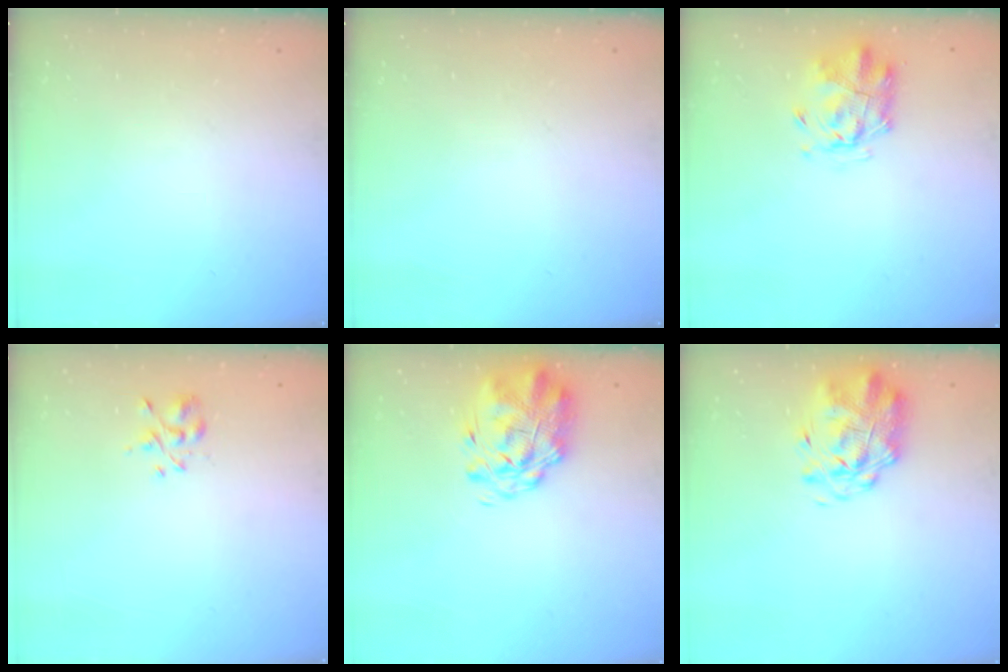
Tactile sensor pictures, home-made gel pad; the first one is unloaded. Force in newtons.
{"total": 0.0}
{"total": 2.6, "press": 2.4, "slide": 0.8}
{"total": 3.1, "press": 3.0, "slide": 0.8}
{"total": 3.2, "press": 2.6, "slide": 1.8}
{"total": 2.6, "press": 2.2, "slide": 1.3}